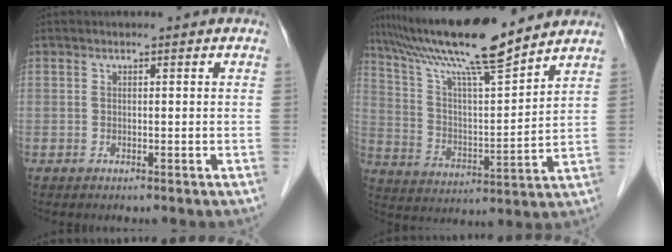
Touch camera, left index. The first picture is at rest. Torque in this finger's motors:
{"motor_torque": [0.92, -0.85, 0.81, 0.21]}